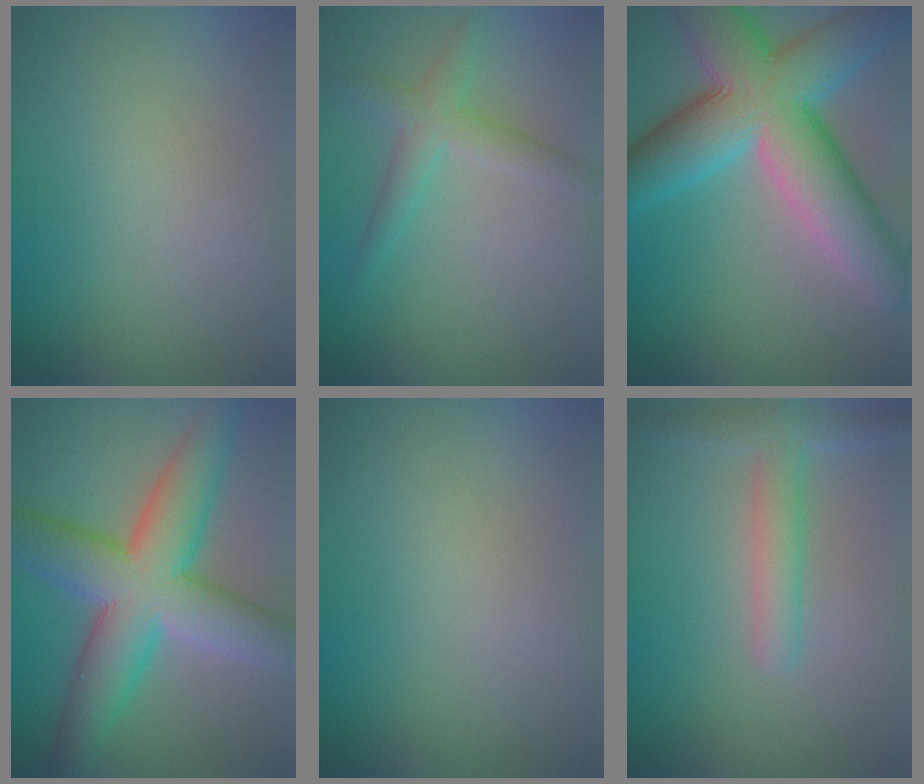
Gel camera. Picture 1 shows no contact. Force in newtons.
{"total": 2.6, "press": 2.6, "slide": 0.0}
{"total": 12.9, "press": 12.8, "slide": 0.7}
{"total": 10.6, "press": 10.6, "slide": 0.3}
{"total": 0.0}
{"total": 3.1, "press": 3.0, "slide": 0.3}